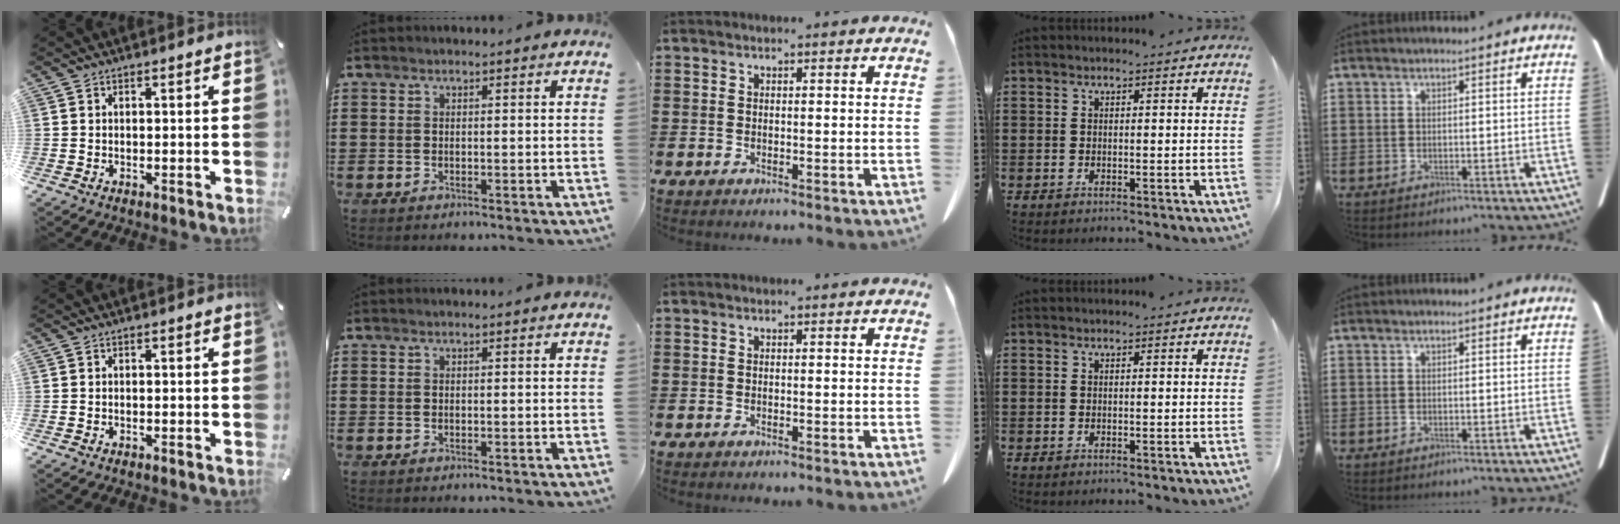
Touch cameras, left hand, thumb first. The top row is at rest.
{}